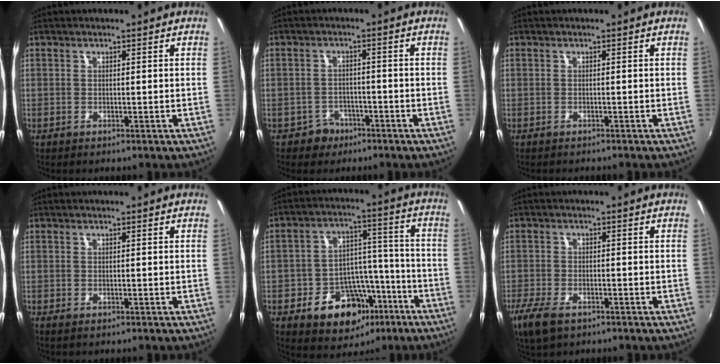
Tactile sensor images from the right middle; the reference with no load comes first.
{"total": 3.9, "force": [-2.6, 2.9, 0.2], "torque": [-0.014, 0.009, -0.038]}
{"total": 1.7, "force": [-1.7, 0.1, 0.4], "torque": [-0.016, -0.013, -0.027]}
{"total": 0.8, "force": [-0.5, 0.1, 0.6], "torque": [-0.011, -0.004, -0.008]}
{"total": 15.3, "force": [-7.9, 10.9, 7.2], "torque": [-0.145, 0.035, -0.097]}
{"total": 7.3, "force": [-4.8, 3.3, 4.4], "torque": [-0.117, -0.025, -0.092]}